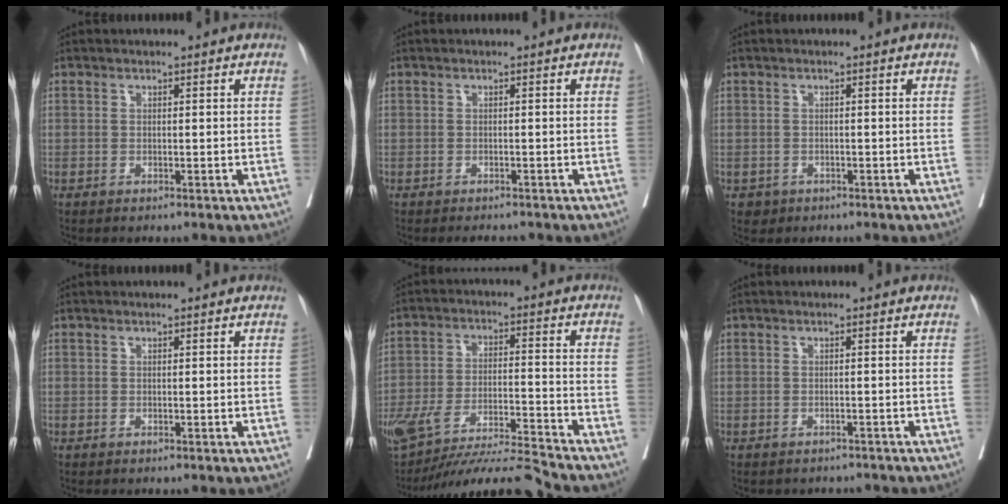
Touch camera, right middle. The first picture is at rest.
{"total": 2.3, "force": [-2.1, 0.8, 0.5], "torque": [-0.003, -0.003, -0.025]}
{"total": 1.4, "force": [-0.7, 1.2, 0.2], "torque": [-0.003, 0.004, -0.006]}
{"total": 0.0}
{"total": 15.7, "force": [-14.6, -1.0, 5.5], "torque": [-0.108, 0.003, -0.247]}
{"total": 3.3, "force": [-3.1, 1.1, 0.2], "torque": [0.001, 0.001, -0.036]}